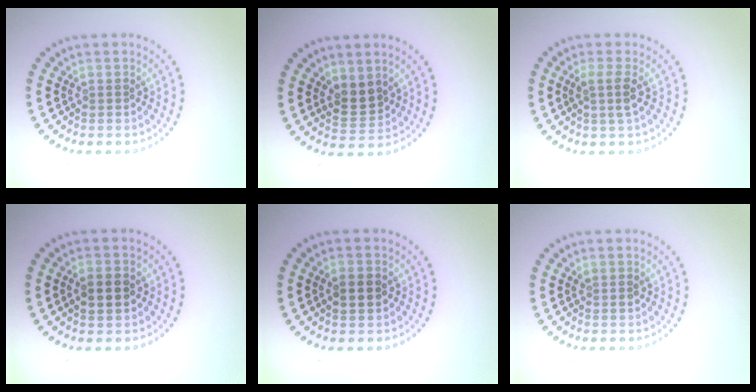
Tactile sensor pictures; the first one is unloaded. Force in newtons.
{"total": 2.5, "press": 2.2, "slide": 1.1}
{"total": 1.8, "press": 1.5, "slide": 1.0}
{"total": 3.0, "press": 3.0, "slide": 0.2}
{"total": 2.1, "press": 2.1, "slide": 0.0}
{"total": 0.7, "press": 0.6, "slide": 0.2}